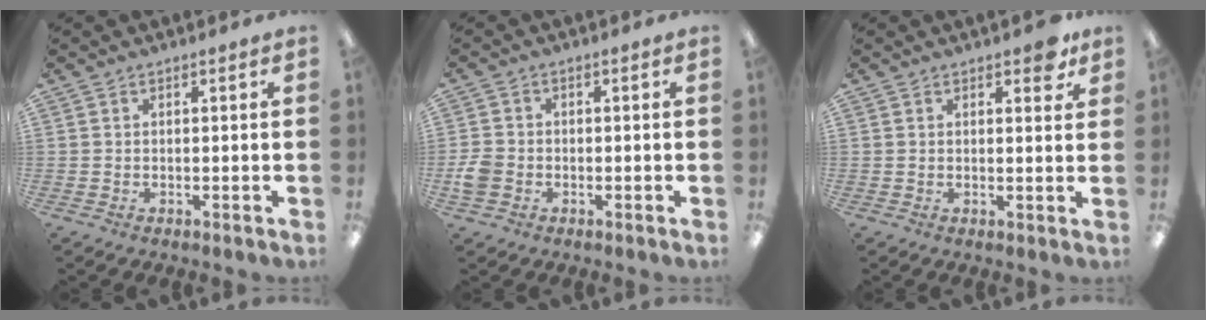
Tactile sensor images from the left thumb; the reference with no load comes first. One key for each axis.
{"total": 4.0, "fx": -1.2, "fy": 3.3, "fz": 2.0, "tx": -0.036, "ty": 0.007, "tz": -0.021}
{"total": 3.8, "fx": 2.6, "fy": 1.8, "fz": 2.1, "tx": -0.015, "ty": -0.008, "tz": 0.040}